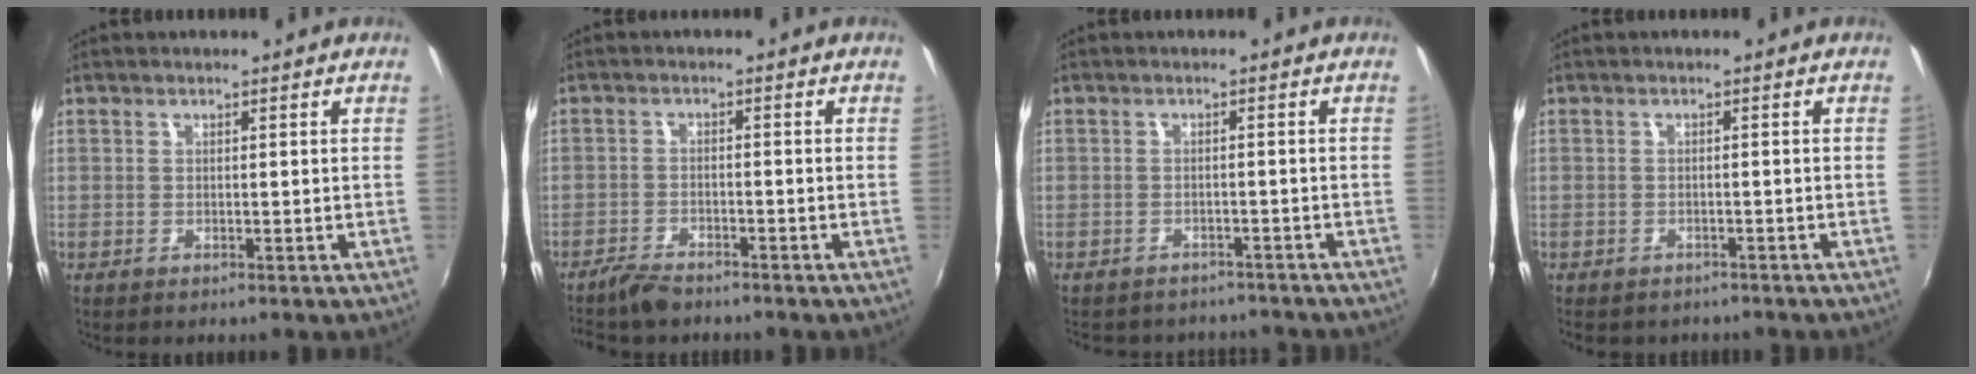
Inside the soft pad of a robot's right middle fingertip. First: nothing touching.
{"total": 4.2, "force": [-3.8, 1.1, 1.3], "torque": [-0.046, -0.008, -0.074]}
{"total": 8.5, "force": [-7.5, 3.2, 2.3], "torque": [-0.057, -0.009, -0.098]}
{"total": 3.8, "force": [-3.2, 1.5, 1.3], "torque": [-0.032, -0.018, -0.041]}